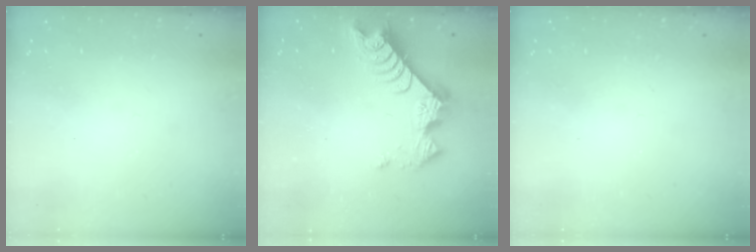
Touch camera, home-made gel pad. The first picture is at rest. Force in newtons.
{"total": 9.5, "press": 9.5, "slide": 0.8}
{"total": 0.0}